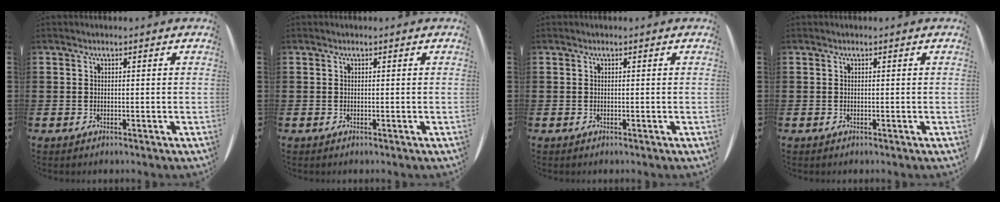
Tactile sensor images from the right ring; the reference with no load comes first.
{"total": 0.0}
{"total": 0.0}
{"total": 0.0}